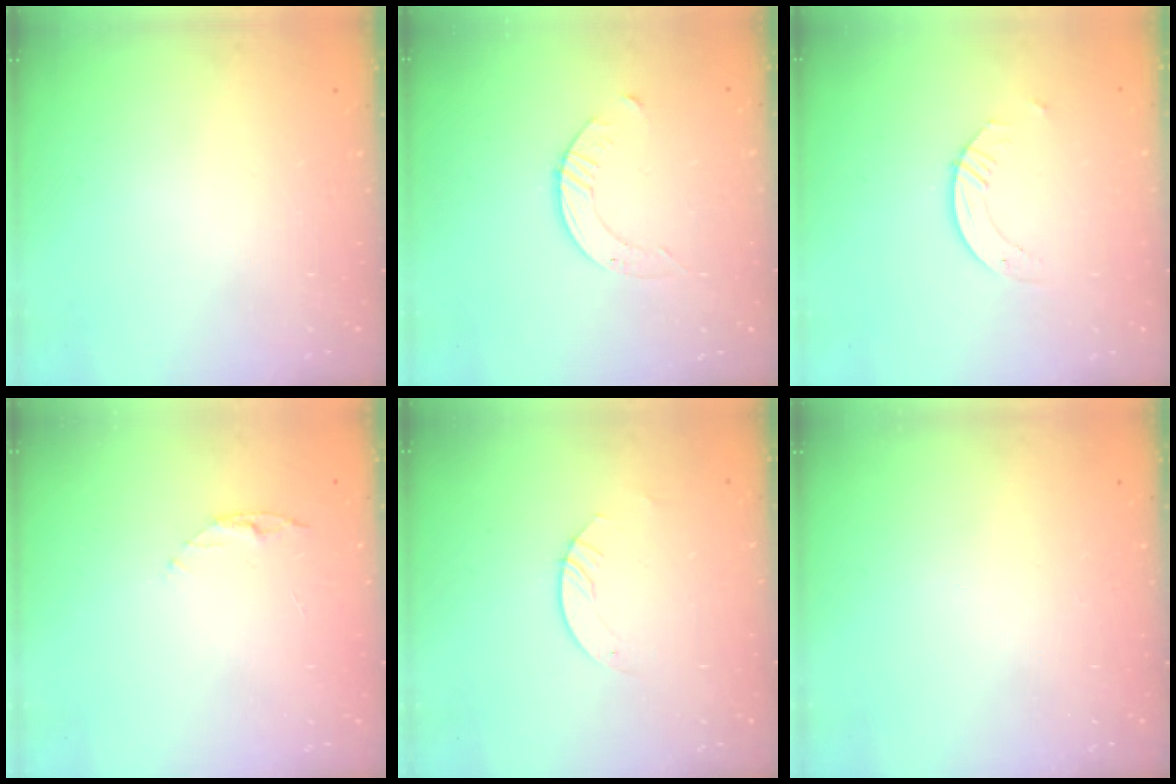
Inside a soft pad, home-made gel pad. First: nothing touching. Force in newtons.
{"total": 2.6, "press": 2.6, "slide": 0.3}
{"total": 3.8, "press": 3.8, "slide": 0.3}
{"total": 3.9, "press": 3.9, "slide": 0.4}
{"total": 2.1, "press": 2.1, "slide": 0.2}
{"total": 0.0}